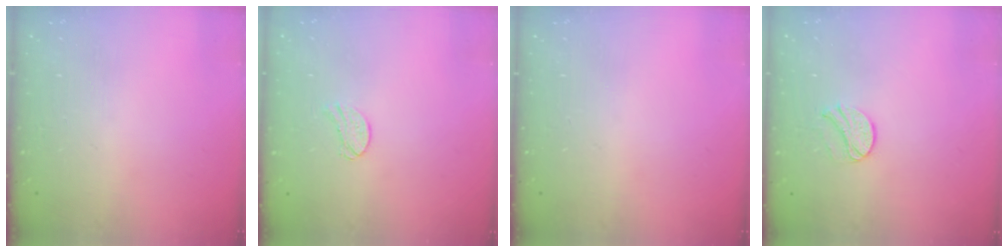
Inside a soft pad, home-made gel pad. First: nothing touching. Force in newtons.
{"total": 6.4, "press": 6.4, "slide": 0.4}
{"total": 0.0}
{"total": 7.7, "press": 7.7, "slide": 0.7}